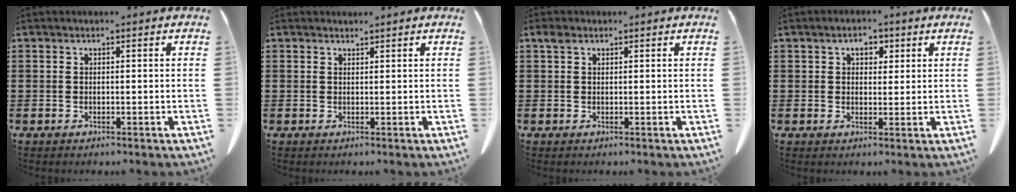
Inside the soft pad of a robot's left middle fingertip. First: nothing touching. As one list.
[{"total": 1.4, "force": [1.3, 0.0, 0.3], "torque": [-0.009, -0.001, 0.026]}, {"total": 1.3, "force": [0.6, 0.8, 0.8], "torque": [-0.020, 0.003, 0.012]}, {"total": 3.1, "force": [1.5, 2.0, 1.8], "torque": [-0.026, 0.004, 0.020]}]